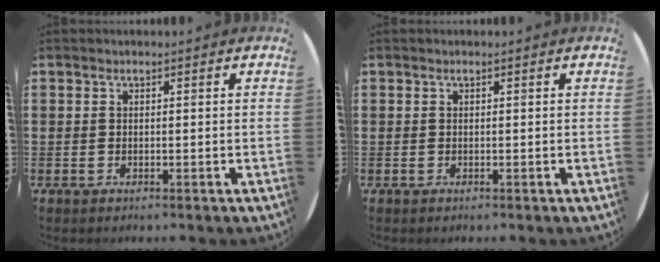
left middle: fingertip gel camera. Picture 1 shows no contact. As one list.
[{"total": 0.0}]